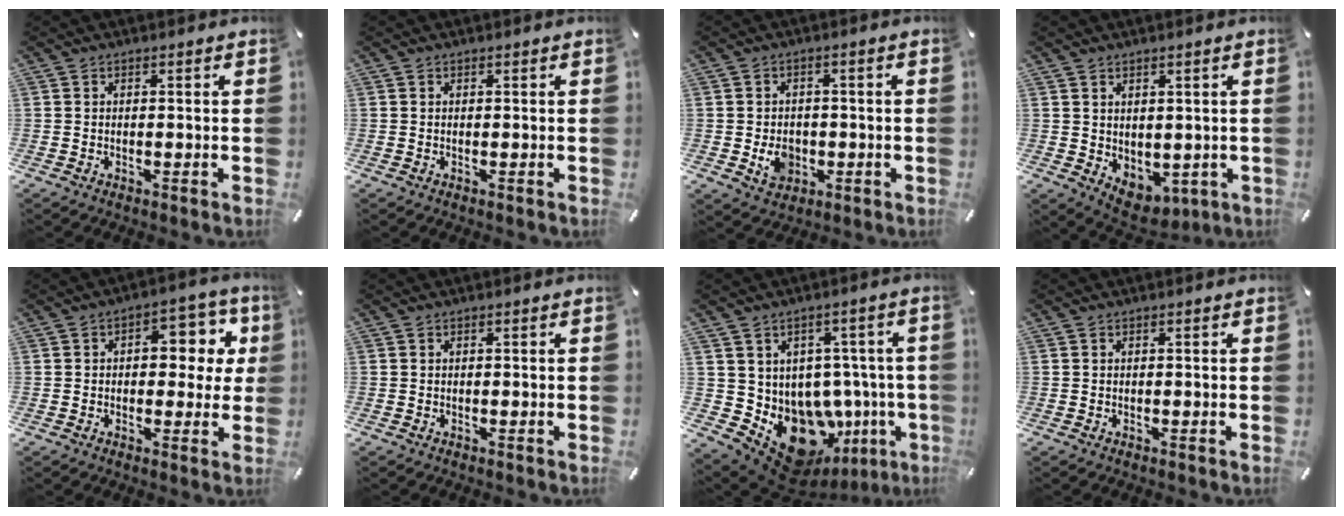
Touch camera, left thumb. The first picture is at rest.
{"total": 0.0}
{"total": 5.8, "force": [-1.3, 4.8, 2.9], "torque": [-0.048, -0.001, -0.025]}
{"total": 3.7, "force": [0.8, 3.4, 1.4], "torque": [-0.013, -0.006, 0.020]}
{"total": 10.2, "force": [1.9, 6.5, 7.7], "torque": [-0.088, -0.009, 0.025]}
{"total": 0.0}
{"total": 14.4, "force": [-5.5, 10.3, 8.4], "torque": [-0.119, -0.008, -0.066]}
{"total": 0.0}